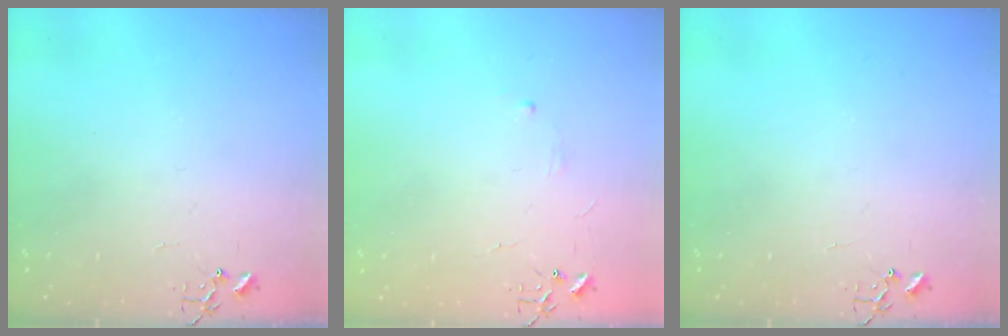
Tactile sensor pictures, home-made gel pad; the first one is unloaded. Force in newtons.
{"total": 2.9, "press": 2.8, "slide": 0.5}
{"total": 0.0}